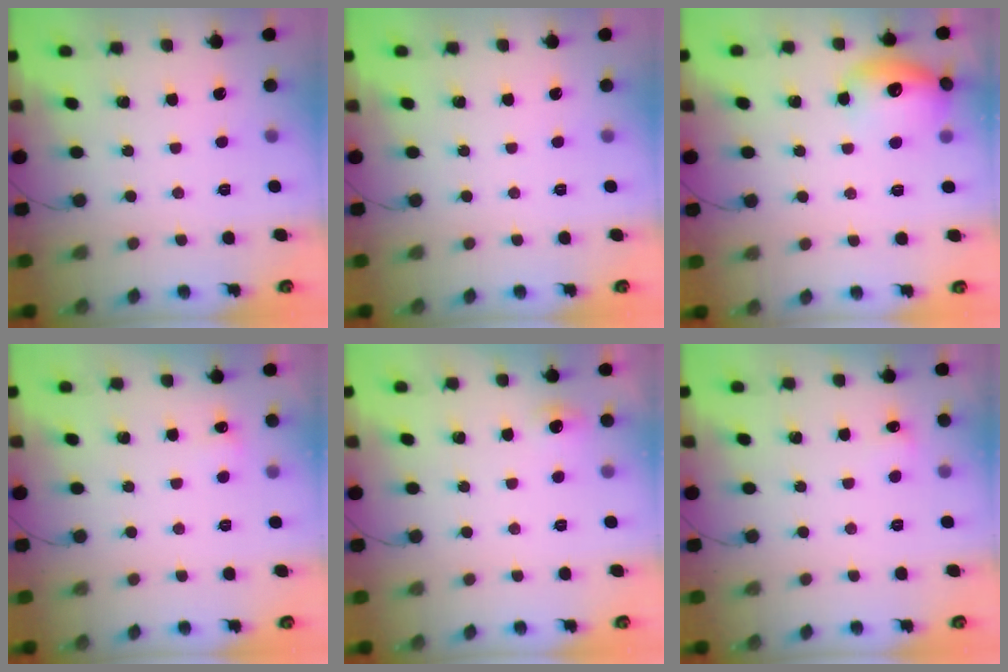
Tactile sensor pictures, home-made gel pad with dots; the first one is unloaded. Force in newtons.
{"total": 0.0}
{"total": 15.3, "press": 15.3, "slide": 1.3}
{"total": 10.6, "press": 3.1, "slide": 10.2}
{"total": 11.7, "press": 4.5, "slide": 10.8}
{"total": 4.0, "press": 3.9, "slide": 1.2}